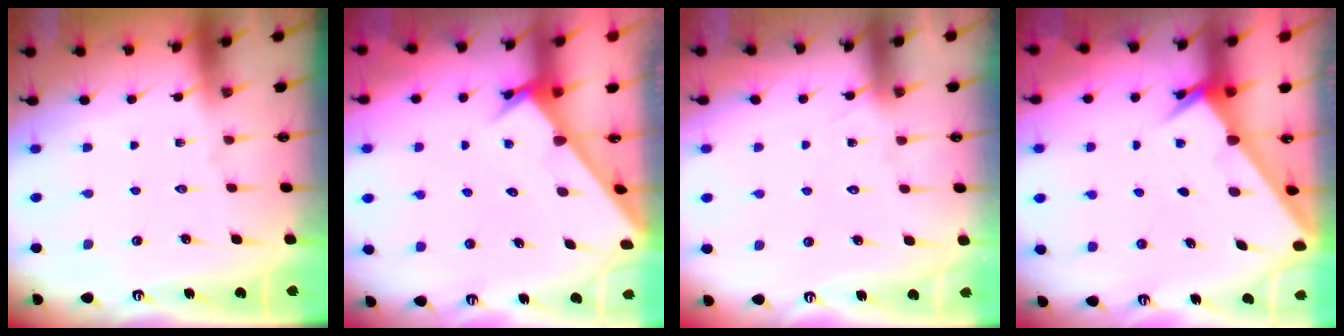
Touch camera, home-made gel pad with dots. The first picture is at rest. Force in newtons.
{"total": 2.8, "press": 2.8, "slide": 0.0}
{"total": 5.9, "press": 5.8, "slide": 0.4}
{"total": 2.4, "press": 2.4, "slide": 0.3}